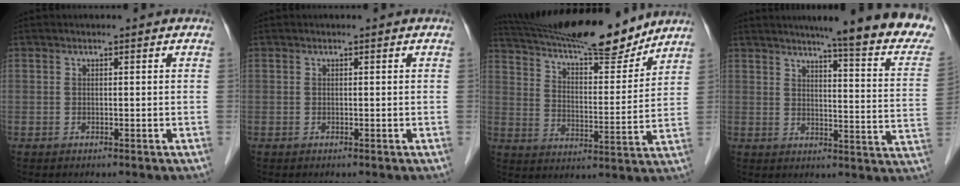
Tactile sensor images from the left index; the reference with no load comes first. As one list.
[{"total": 0.0}, {"total": 20.2, "force": [18.0, 2.7, 8.7], "torque": [-0.152, 0.004, 0.277]}, {"total": 19.3, "force": [15.9, 0.1, 11.0], "torque": [-0.133, -0.052, 0.183]}]